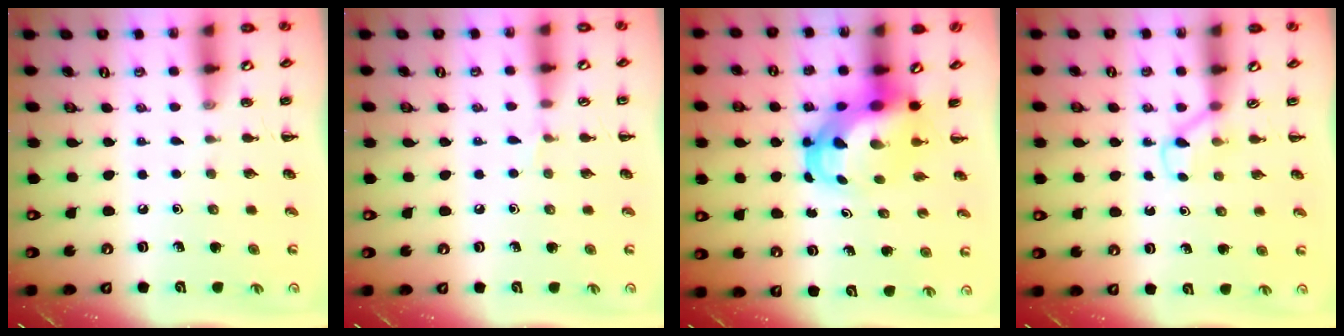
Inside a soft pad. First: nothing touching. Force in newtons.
{"total": 3.1, "press": 2.9, "slide": 1.2}
{"total": 6.8, "press": 6.7, "slide": 1.1}
{"total": 2.5, "press": 2.3, "slide": 0.9}